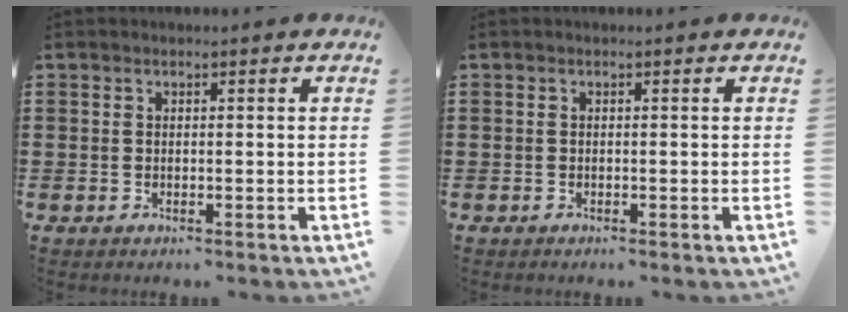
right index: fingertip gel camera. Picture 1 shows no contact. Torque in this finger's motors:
{"motor_torque": [-0.01, 0.04, -0.05, -0.01]}